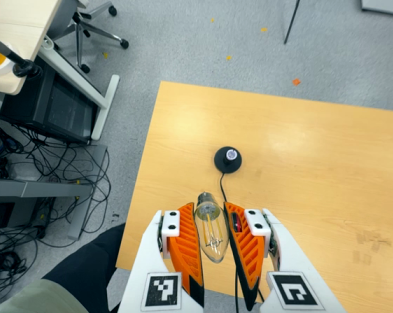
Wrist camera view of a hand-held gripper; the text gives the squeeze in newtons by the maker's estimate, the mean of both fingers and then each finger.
{"total": 18.0, "left": 19.2, "right": 16.9}